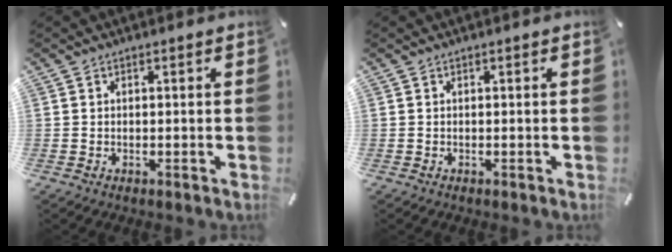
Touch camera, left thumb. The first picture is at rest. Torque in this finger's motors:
{"motor_torque": [0.00, 0.00, 0.02, -0.02, 0.00]}